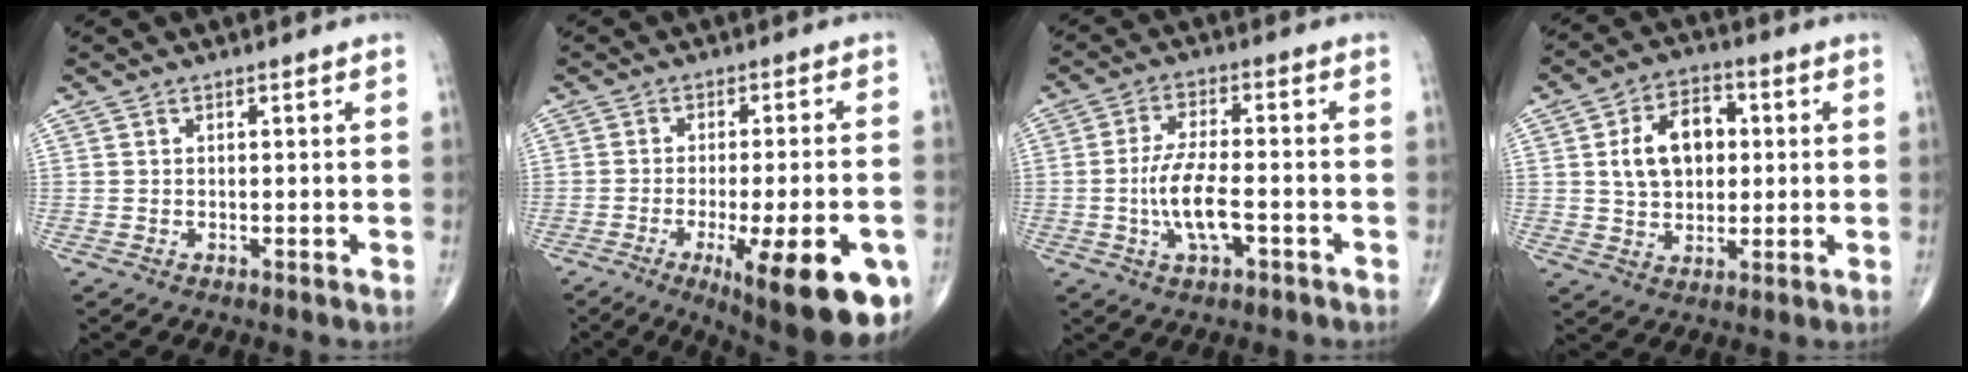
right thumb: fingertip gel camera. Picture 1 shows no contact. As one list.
[{"total": 20.9, "force": [-9.0, 5.9, 18.0], "torque": [-0.193, 0.007, -0.115]}, {"total": 8.6, "force": [-2.3, 3.4, 7.6], "torque": [-0.150, 0.014, -0.043]}, {"total": 11.3, "force": [1.6, 7.7, 8.1], "torque": [-0.109, 0.011, 0.026]}]